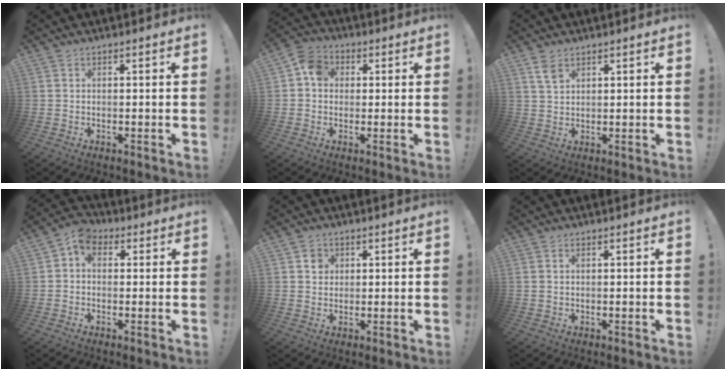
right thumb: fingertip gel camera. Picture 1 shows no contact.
{"total": 7.2, "force": [0.9, 6.0, 3.9], "torque": [-0.054, 0.016, 0.019]}
{"total": 3.6, "force": [2.4, 1.9, 1.9], "torque": [-0.023, -0.016, 0.043]}
{"total": 4.7, "force": [0.6, 3.8, 2.8], "torque": [-0.048, 0.007, 0.013]}
{"total": 3.5, "force": [1.0, 3.3, 0.4], "torque": [0.004, -0.004, 0.017]}
{"total": 0.6, "force": [0.3, 0.4, 0.4], "torque": [-0.009, 0.002, 0.006]}